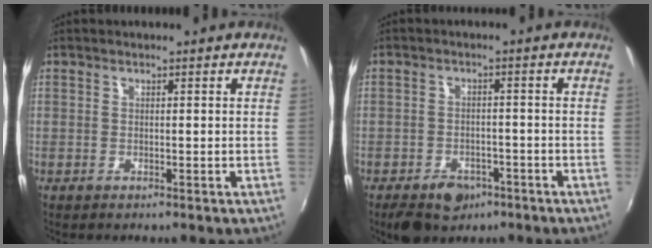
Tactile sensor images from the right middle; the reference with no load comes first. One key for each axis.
{"total": 7.4, "fx": -4.9, "fy": 4.6, "fz": 3.2, "tx": -0.077, "ty": 0.001, "tz": -0.063}